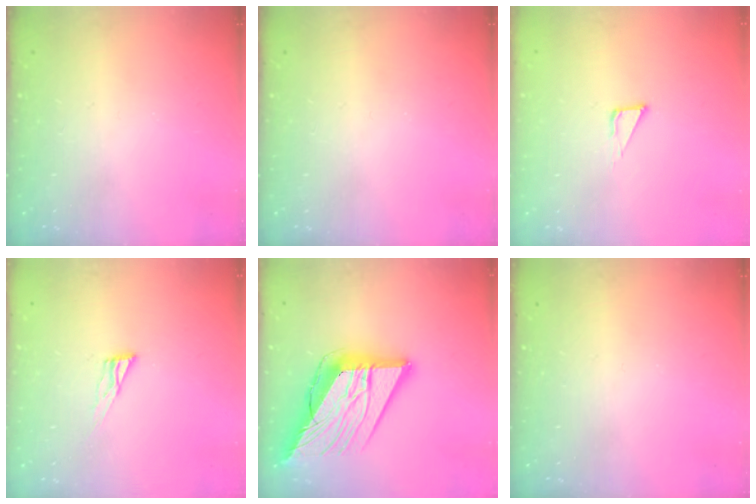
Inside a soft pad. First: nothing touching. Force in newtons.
{"total": 0.0}
{"total": 2.3, "press": 2.3, "slide": 0.1}
{"total": 6.7, "press": 6.6, "slide": 0.4}
{"total": 21.2, "press": 21.0, "slide": 2.6}
{"total": 0.0}